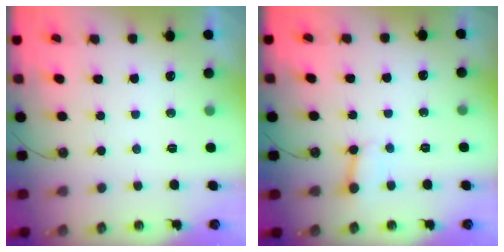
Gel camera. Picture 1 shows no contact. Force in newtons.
{"total": 2.9, "press": 2.9, "slide": 0.4}